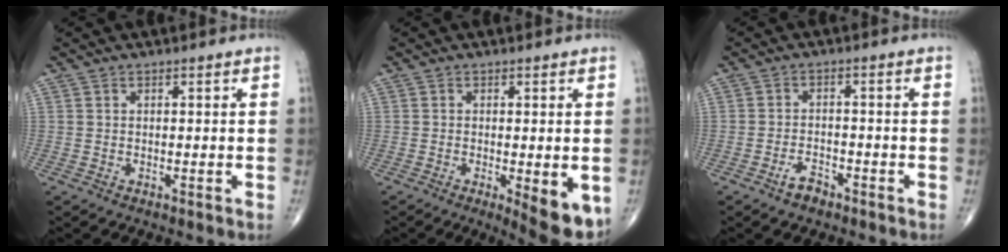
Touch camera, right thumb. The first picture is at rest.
{"total": 7.7, "force": [-2.3, 2.3, 6.9], "torque": [-0.089, -0.018, -0.030]}
{"total": 3.2, "force": [-2.3, 1.6, 1.6], "torque": [-0.026, 0.013, -0.039]}